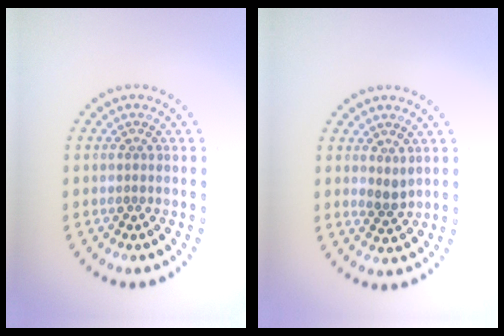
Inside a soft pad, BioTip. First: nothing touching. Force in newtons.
{"total": 1.3, "press": 1.0, "slide": 0.8}